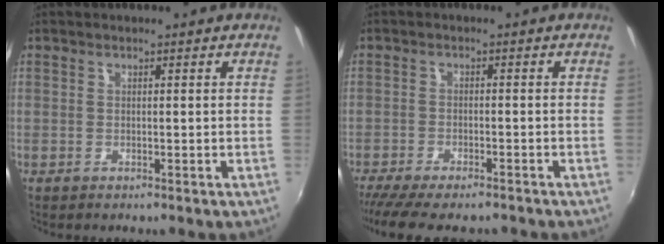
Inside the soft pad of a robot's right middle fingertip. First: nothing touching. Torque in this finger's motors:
{"motor_torque": [1.08, -1.06, 0.19, 0.06]}